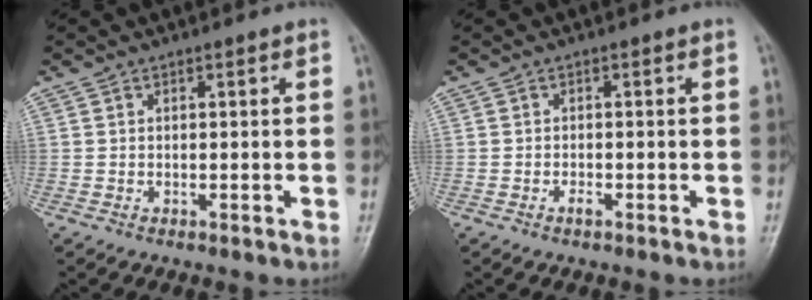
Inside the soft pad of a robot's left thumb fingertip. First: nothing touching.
{"total": 1.0, "force": [-0.6, 0.4, 0.7], "torque": [-0.012, 0.004, -0.011]}